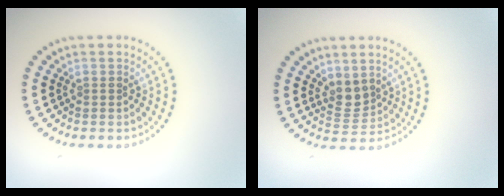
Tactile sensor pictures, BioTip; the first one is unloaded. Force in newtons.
{"total": 2.2, "press": 1.8, "slide": 1.4}